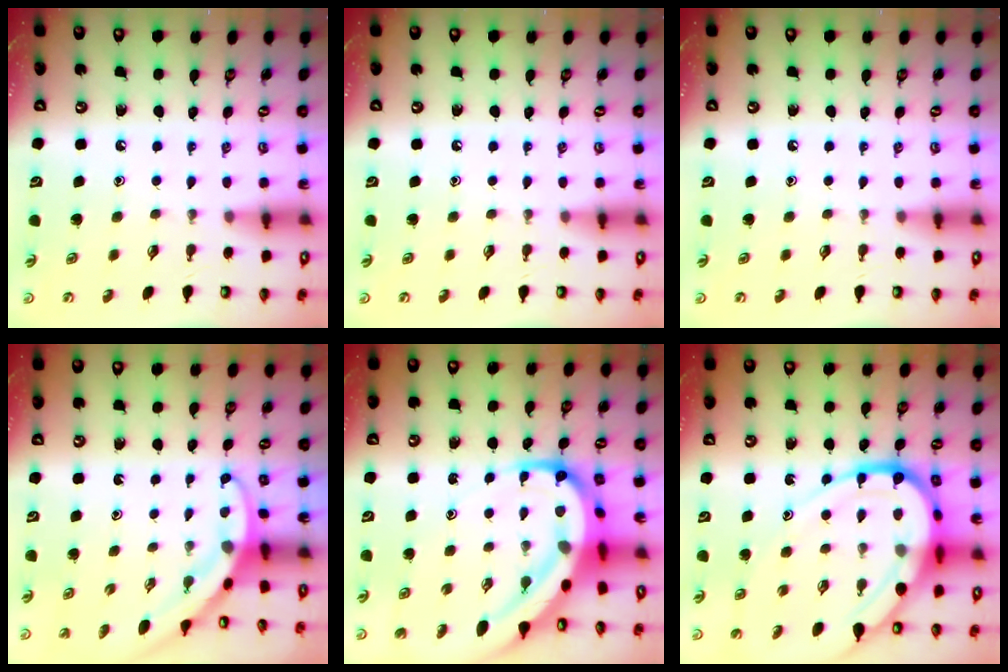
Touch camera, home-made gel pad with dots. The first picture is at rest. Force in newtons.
{"total": 0.0}
{"total": 0.0}
{"total": 3.1, "press": 3.1, "slide": 0.1}
{"total": 14.7, "press": 14.6, "slide": 1.5}
{"total": 18.2, "press": 18.2, "slide": 1.8}